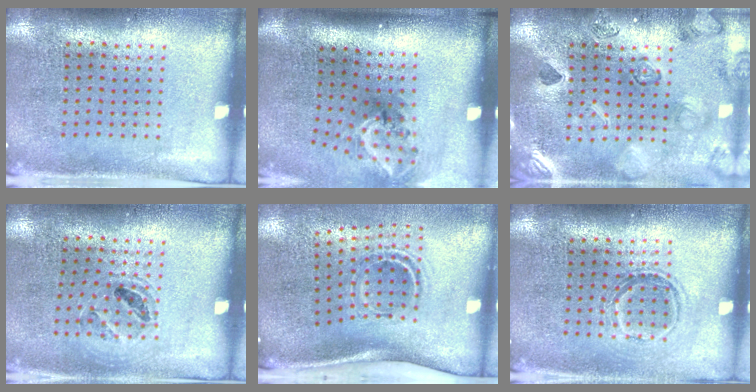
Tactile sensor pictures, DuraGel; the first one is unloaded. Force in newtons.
{"total": 2.1, "press": 1.3, "slide": 1.6}
{"total": 2.5, "press": 2.4, "slide": 0.5}
{"total": 1.0, "press": 1.0, "slide": 0.1}
{"total": 2.1, "press": 1.2, "slide": 1.8}
{"total": 1.2, "press": 1.0, "slide": 0.6}